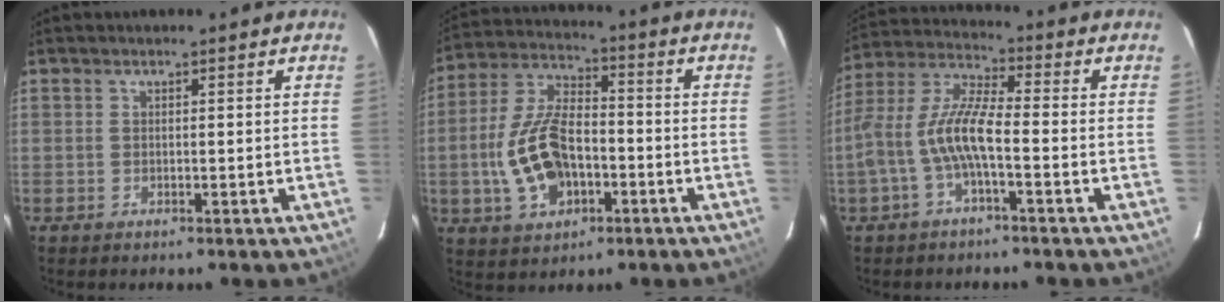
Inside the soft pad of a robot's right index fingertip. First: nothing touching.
{"total": 14.4, "force": [-3.6, 8.1, 11.3], "torque": [-0.242, 0.011, -0.058]}
{"total": 9.7, "force": [-2.8, 2.3, 9.0], "torque": [-0.202, 0.012, -0.052]}